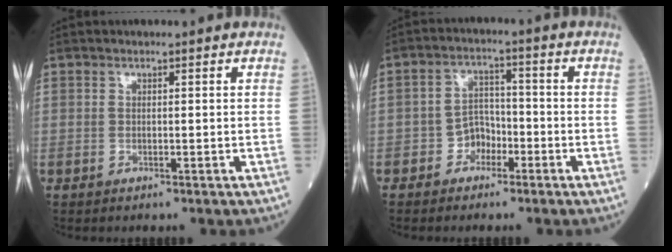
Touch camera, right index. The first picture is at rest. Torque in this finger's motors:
{"motor_torque": [0.28, -0.25, 0.01, 0.00]}